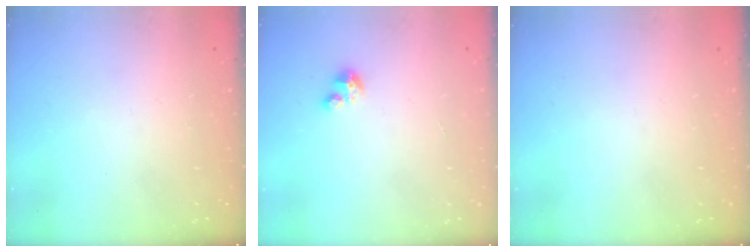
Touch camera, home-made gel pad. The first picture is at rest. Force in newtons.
{"total": 2.3, "press": 2.3, "slide": 0.1}
{"total": 0.0}